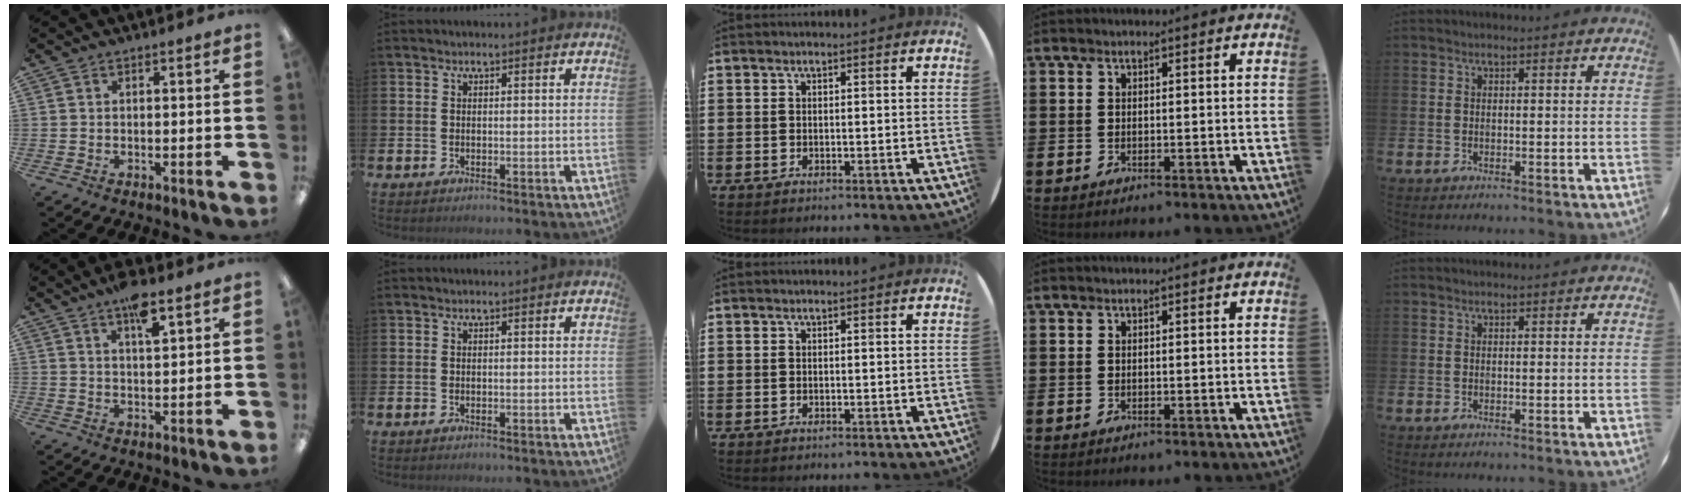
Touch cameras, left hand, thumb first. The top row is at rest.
{"thumb": {"total": 6.8, "force": [4.6, 1.9, 4.7], "torque": [-0.071, -0.023, 0.073]}}